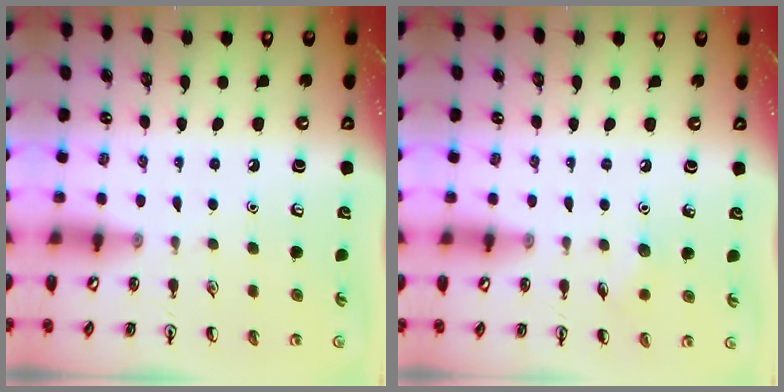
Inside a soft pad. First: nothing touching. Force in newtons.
{"total": 4.6, "press": 4.4, "slide": 1.4}